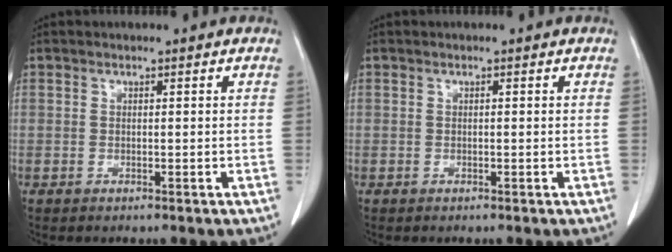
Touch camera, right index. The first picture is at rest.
{"total": 0.0}